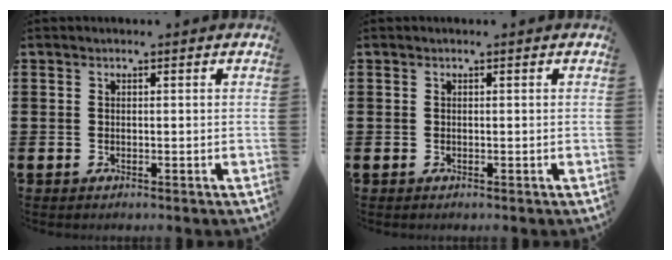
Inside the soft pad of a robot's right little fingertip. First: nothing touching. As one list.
[{"total": 0.0}]